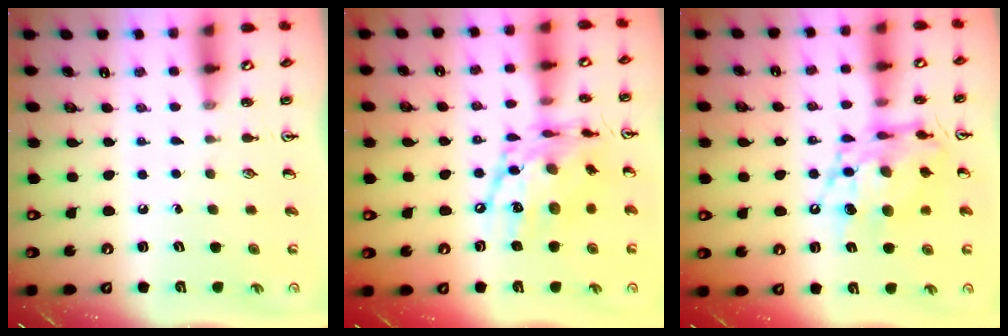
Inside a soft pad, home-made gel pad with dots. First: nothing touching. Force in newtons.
{"total": 16.0, "press": 15.9, "slide": 0.9}
{"total": 14.3, "press": 14.3, "slide": 1.4}